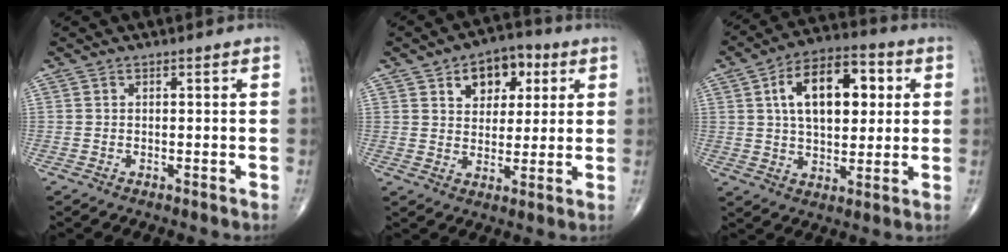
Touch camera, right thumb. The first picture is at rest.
{"total": 9.9, "force": [4.2, 6.7, 5.9], "torque": [-0.044, -0.005, 0.058]}
{"total": 16.2, "force": [3.9, 9.1, 12.8], "torque": [-0.175, 0.012, 0.058]}